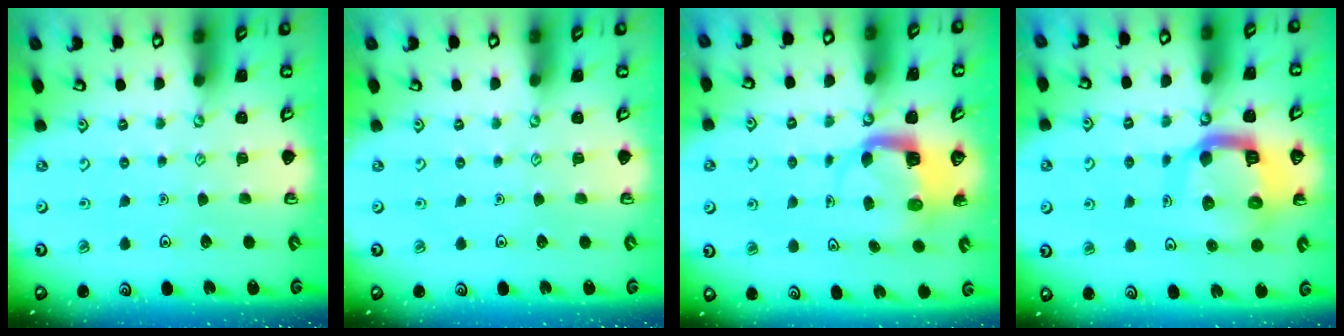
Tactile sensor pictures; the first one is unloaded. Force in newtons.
{"total": 0.0}
{"total": 5.8, "press": 5.8, "slide": 0.6}
{"total": 13.8, "press": 13.7, "slide": 1.7}